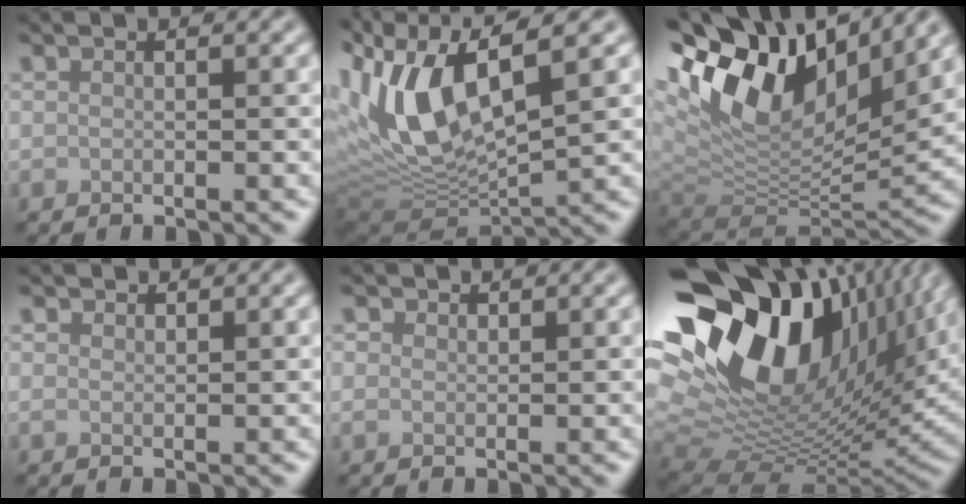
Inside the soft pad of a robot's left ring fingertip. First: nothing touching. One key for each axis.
{"total": 11.2, "fx": 1.7, "fy": 4.9, "fz": 9.9, "tx": -0.212, "ty": -0.007, "tz": 0.028}
{"total": 14.7, "fx": 6.5, "fy": 7.7, "fz": 10.8, "tx": -0.230, "ty": 0.026, "tz": 0.110}
{"total": 0.6, "fx": -0.1, "fy": 0.5, "fz": 0.3, "tx": -0.007, "ty": -0.004, "tz": -0.005}
{"total": 0.9, "fx": -0.1, "fy": 0.8, "fz": 0.3, "tx": -0.008, "ty": -0.004, "tz": -0.007}
{"total": 20.0, "fx": 6.9, "fy": 11.3, "fz": 15.0, "tx": -0.283, "ty": 0.016, "tz": 0.119}